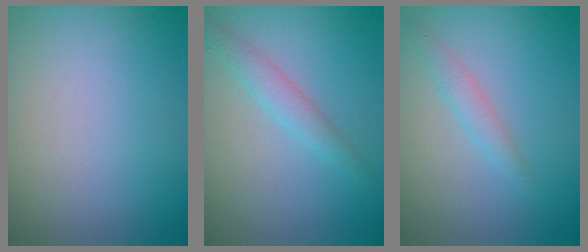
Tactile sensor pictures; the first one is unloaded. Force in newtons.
{"total": 2.0, "press": 2.0, "slide": 0.0}
{"total": 1.4, "press": 1.4, "slide": 0.1}